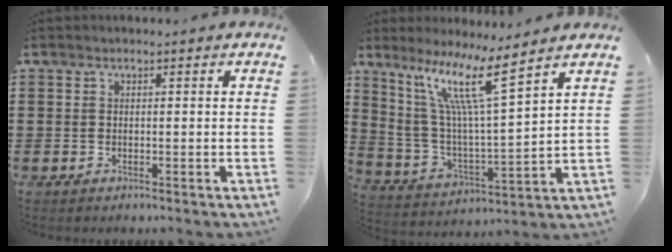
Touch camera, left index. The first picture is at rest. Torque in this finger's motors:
{"motor_torque": [0.66, 0.66, 0.82, 0.21]}